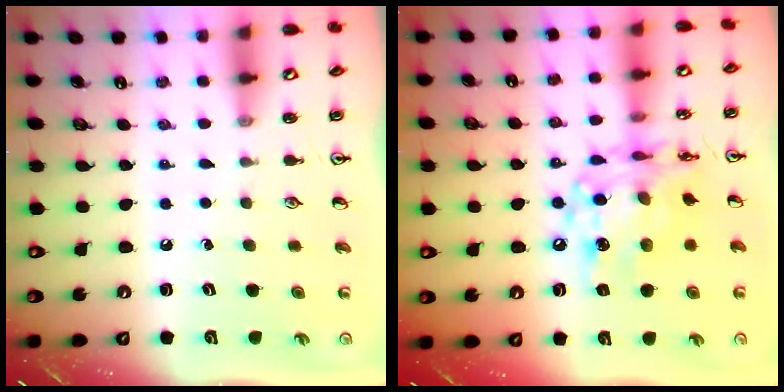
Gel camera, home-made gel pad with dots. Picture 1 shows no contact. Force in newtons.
{"total": 15.0, "press": 14.9, "slide": 1.2}